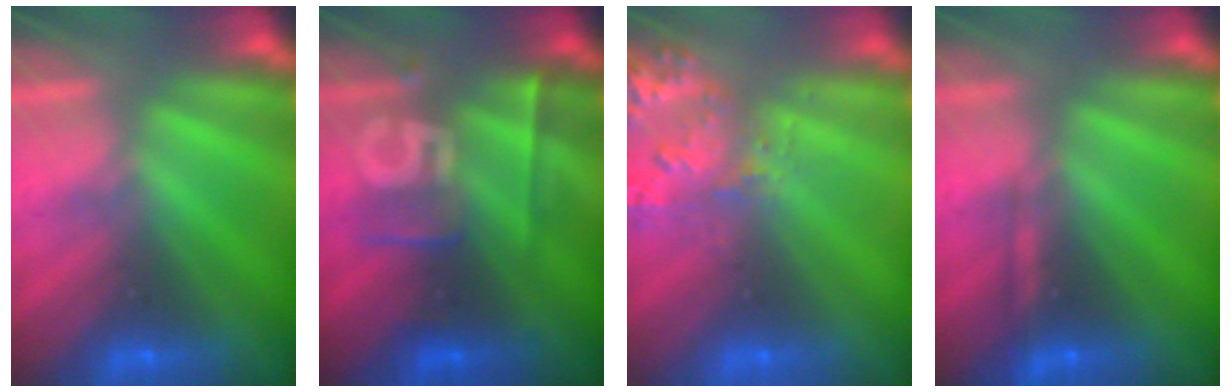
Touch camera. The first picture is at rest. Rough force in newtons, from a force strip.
{"total": 2.4}
{"total": 2.8}
{"total": 2.2}